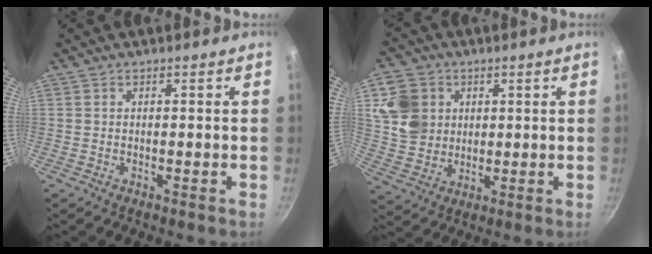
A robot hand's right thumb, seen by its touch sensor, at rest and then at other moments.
{"total": 10.9, "force": [2.9, 9.3, 4.9], "torque": [-0.072, -0.003, 0.058]}